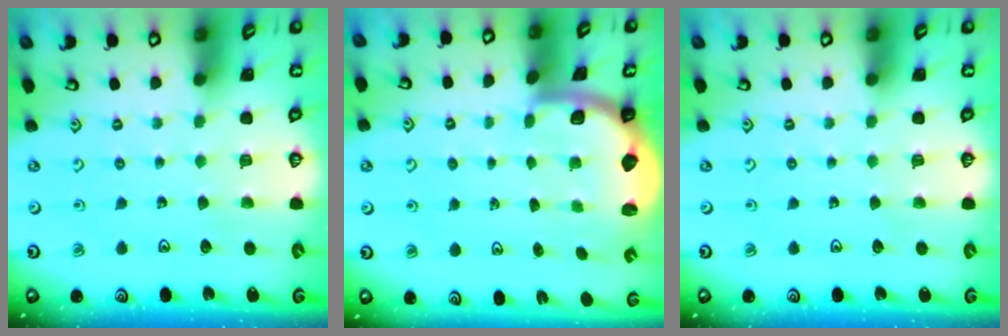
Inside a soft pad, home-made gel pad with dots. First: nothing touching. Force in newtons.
{"total": 2.0, "press": 1.9, "slide": 0.5}
{"total": 0.0}